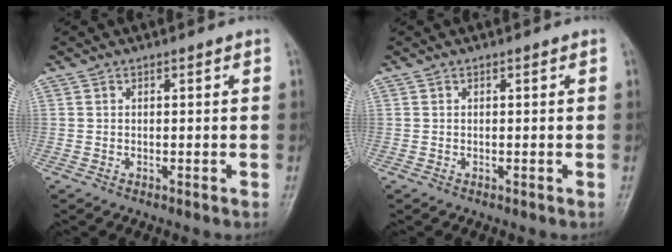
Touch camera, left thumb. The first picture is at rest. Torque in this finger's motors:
{"motor_torque": [-0.01, 0.00, -0.06, -0.04, 0.00]}